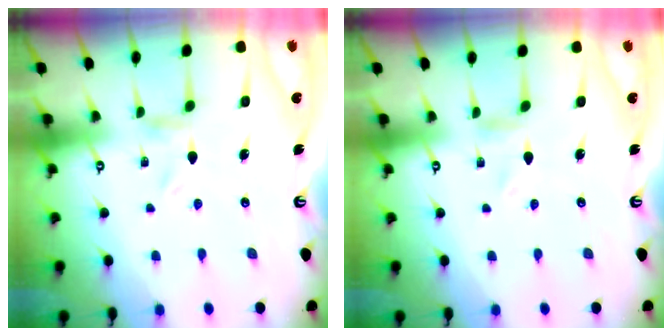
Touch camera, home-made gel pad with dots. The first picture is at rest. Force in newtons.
{"total": 1.2, "press": 1.2, "slide": 0.2}